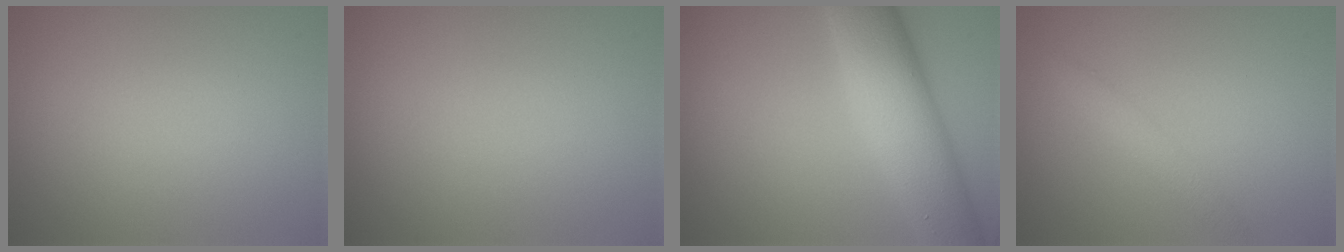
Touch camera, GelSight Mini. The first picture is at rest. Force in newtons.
{"total": 0.0}
{"total": 8.2, "press": 8.2, "slide": 0.1}
{"total": 1.8, "press": 1.8, "slide": 0.0}